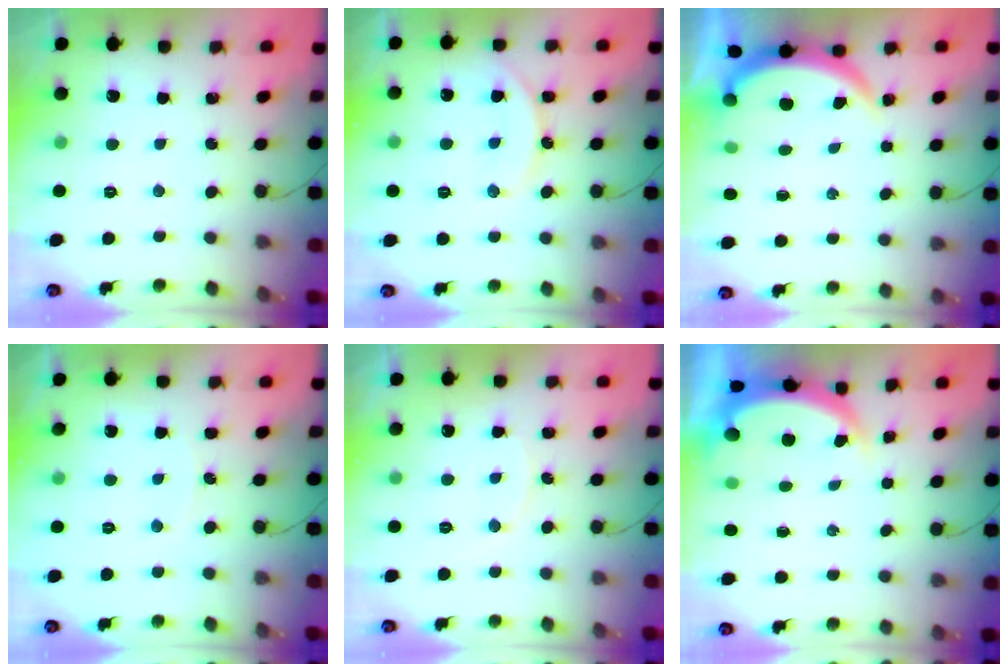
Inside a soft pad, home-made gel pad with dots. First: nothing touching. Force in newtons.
{"total": 12.2, "press": 12.1, "slide": 1.3}
{"total": 4.0, "press": 3.9, "slide": 0.3}
{"total": 5.0, "press": 5.0, "slide": 0.6}
{"total": 6.1, "press": 6.1, "slide": 0.5}
{"total": 4.6, "press": 4.4, "slide": 1.3}